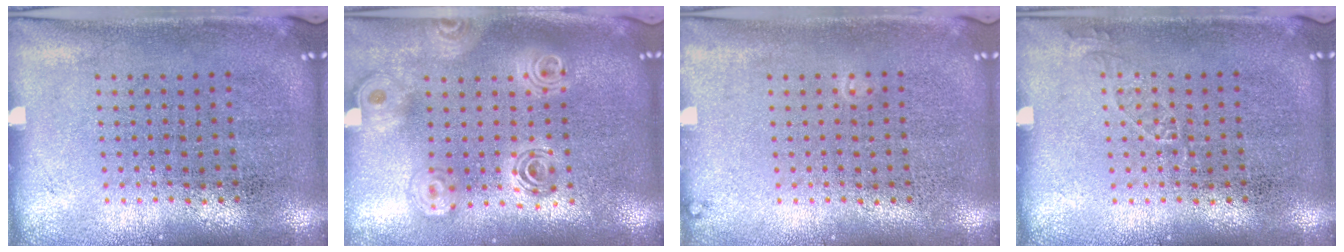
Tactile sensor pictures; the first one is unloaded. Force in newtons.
{"total": 2.0, "press": 1.7, "slide": 1.2}
{"total": 0.6, "press": 0.6, "slide": 0.2}
{"total": 0.8, "press": 0.8, "slide": 0.1}